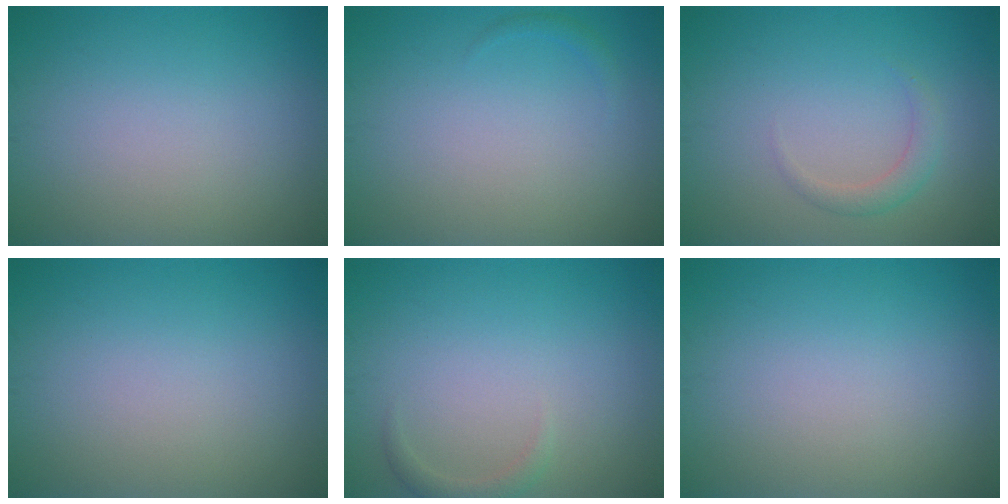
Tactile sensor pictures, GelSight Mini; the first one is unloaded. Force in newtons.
{"total": 0.6, "press": 0.6, "slide": 0.1}
{"total": 1.6, "press": 1.6, "slide": 0.1}
{"total": 0.0}
{"total": 1.2, "press": 1.2, "slide": 0.2}
{"total": 0.0}